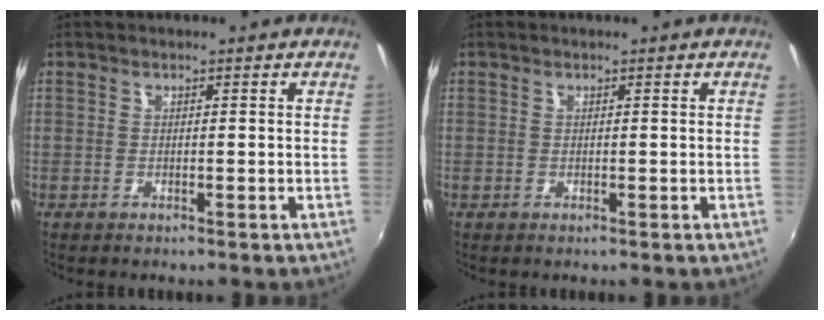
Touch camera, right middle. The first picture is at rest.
{"total": 0.0}